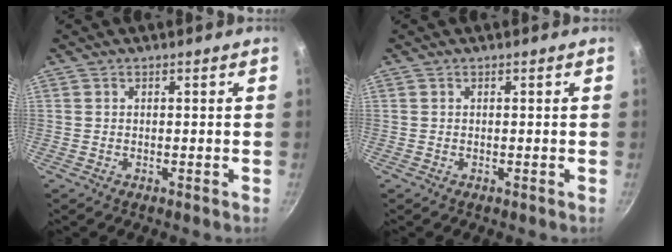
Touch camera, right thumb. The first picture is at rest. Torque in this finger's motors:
{"motor_torque": [0.10, 0.29, 0.47, 0.28, -0.06]}